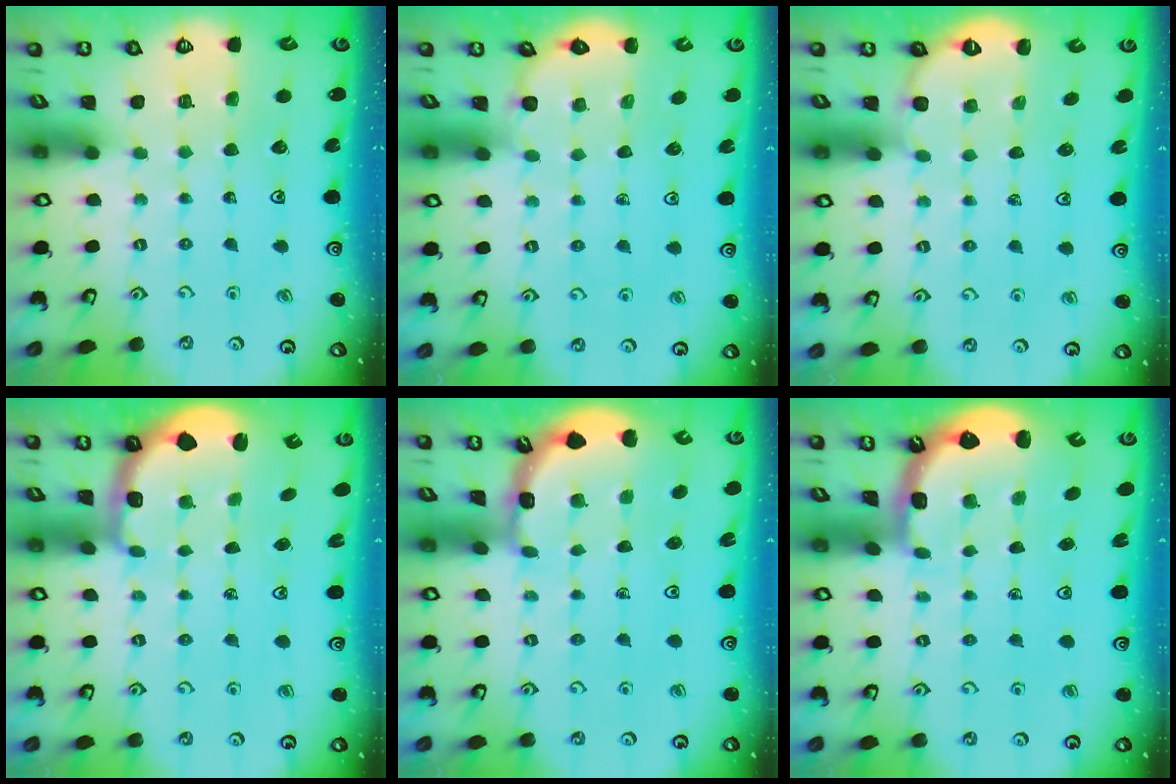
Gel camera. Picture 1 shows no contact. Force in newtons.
{"total": 2.9, "press": 2.8, "slide": 0.7}
{"total": 2.9, "press": 2.8, "slide": 0.9}
{"total": 2.5, "press": 1.2, "slide": 2.1}
{"total": 2.3, "press": 2.3, "slide": 0.1}
{"total": 2.5, "press": 1.7, "slide": 1.8}